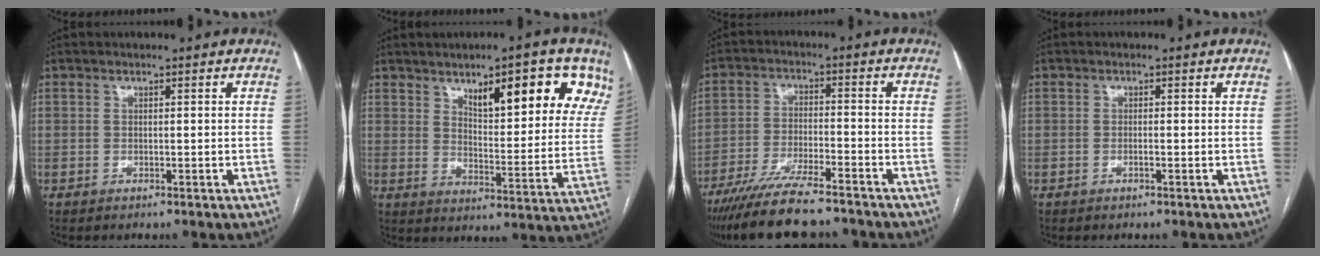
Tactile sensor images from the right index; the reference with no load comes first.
{"total": 17.0, "force": [10.3, 4.4, 12.8], "torque": [-0.166, -0.007, 0.138]}
{"total": 13.2, "force": [-11.0, 1.7, 7.0], "torque": [-0.122, -0.026, -0.183]}
{"total": 0.7, "force": [-0.3, 0.0, 0.7], "torque": [-0.014, 0.000, -0.006]}